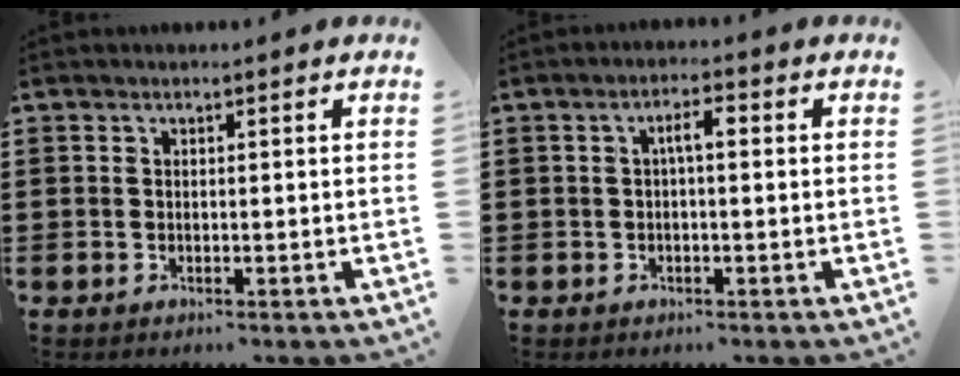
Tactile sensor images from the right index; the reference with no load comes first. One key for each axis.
{"total": 2.7, "fx": 0.0, "fy": 0.7, "fz": 2.6, "tx": -0.050, "ty": 0.008, "tz": -0.003}